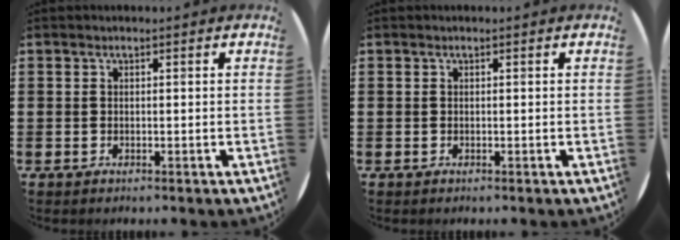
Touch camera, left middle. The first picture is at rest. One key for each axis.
{"total": 0.0}